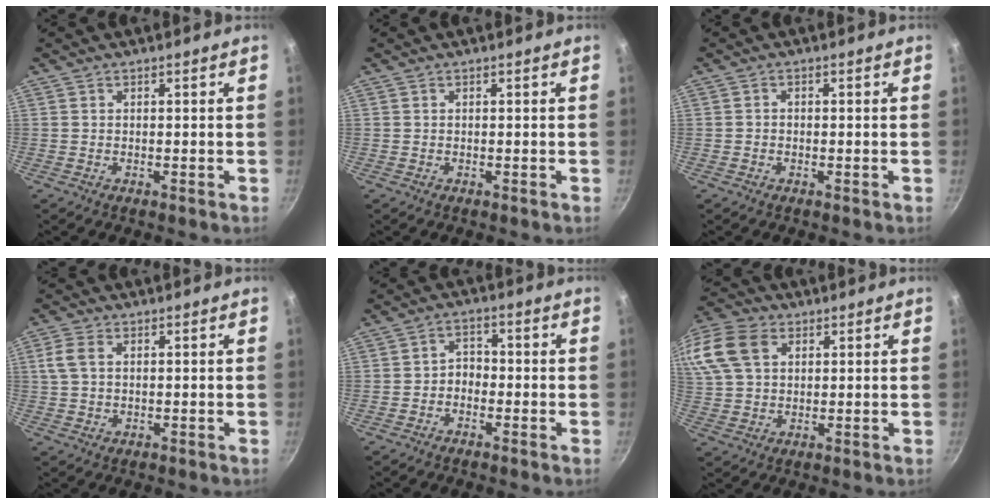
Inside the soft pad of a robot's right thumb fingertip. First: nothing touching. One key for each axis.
{"total": 0.0}
{"total": 0.9, "fx": -0.4, "fy": 0.7, "fz": 0.4, "tx": -0.008, "ty": 0.003, "tz": -0.007}
{"total": 4.4, "fx": 1.1, "fy": 2.8, "fz": 3.2, "tx": -0.068, "ty": 0.007, "tz": 0.020}
{"total": 3.2, "fx": -1.4, "fy": 2.4, "fz": 1.7, "tx": -0.011, "ty": 0.021, "tz": -0.030}
{"total": 20.5, "fx": 7.5, "fy": 14.7, "fz": 12.1, "tx": -0.297, "ty": 0.040, "tz": 0.139}